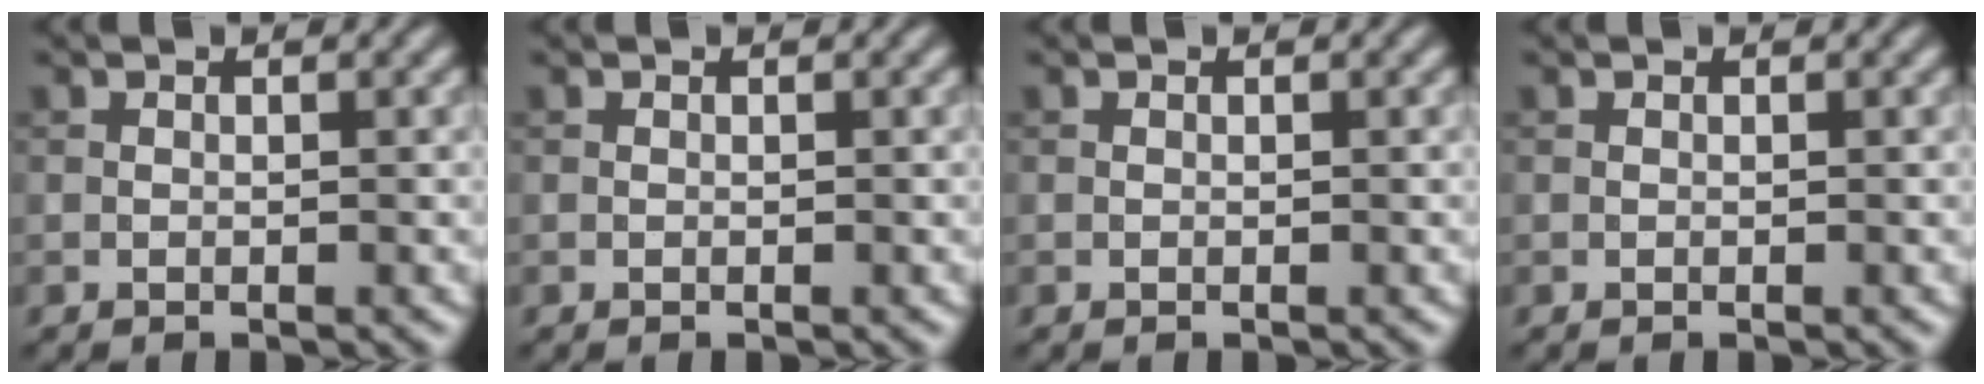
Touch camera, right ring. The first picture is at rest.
{"total": 0.0}
{"total": 0.0}
{"total": 0.0}